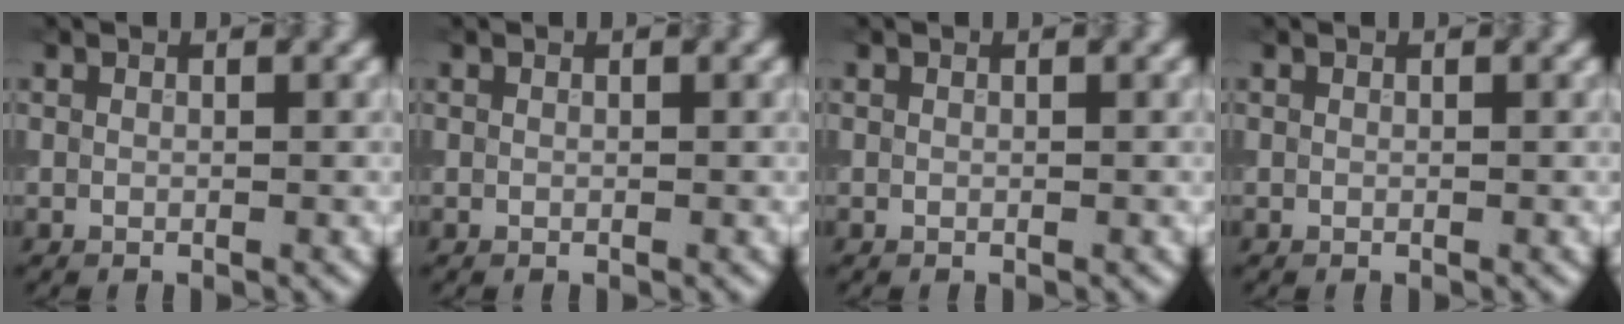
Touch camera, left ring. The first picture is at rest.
{"total": 0.0}
{"total": 0.0}
{"total": 0.0}